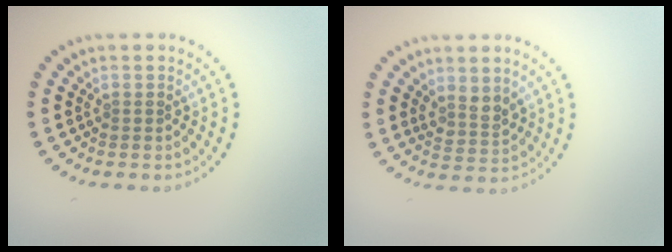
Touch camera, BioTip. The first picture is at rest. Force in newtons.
{"total": 2.1, "press": 1.8, "slide": 1.1}